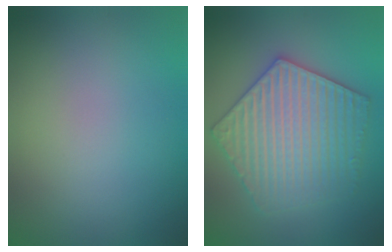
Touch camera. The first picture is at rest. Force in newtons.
{"total": 6.1, "press": 6.1, "slide": 0.8}